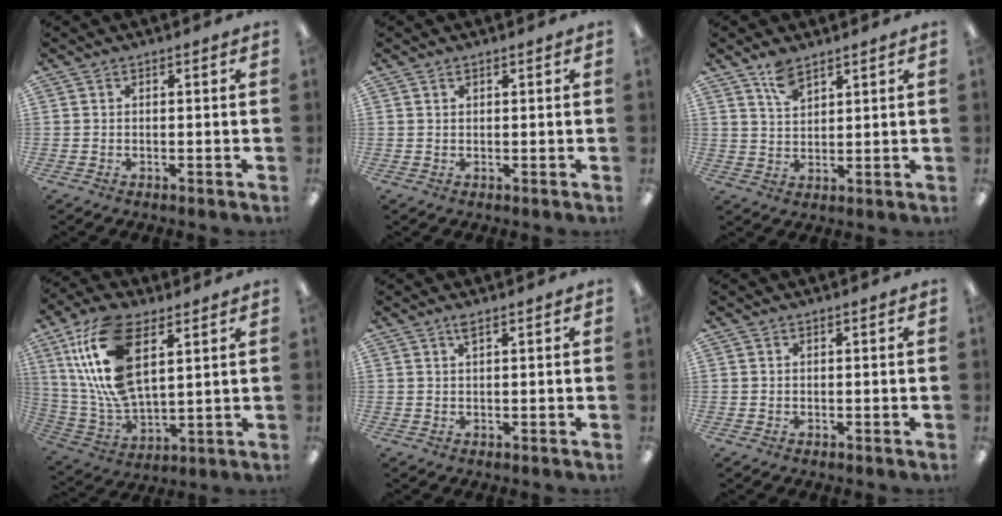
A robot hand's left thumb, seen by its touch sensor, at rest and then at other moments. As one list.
[{"total": 0.9, "force": [0.6, 0.5, 0.5], "torque": [-0.011, 0.002, 0.011]}, {"total": 5.4, "force": [4.1, 2.2, 2.9], "torque": [-0.057, -0.014, 0.074]}, {"total": 19.7, "force": [8.2, 9.7, 15.1], "torque": [-0.339, -0.021, 0.142]}, {"total": 1.6, "force": [1.0, 0.2, 1.3], "torque": [-0.030, 0.002, 0.017]}, {"total": 0.0}]